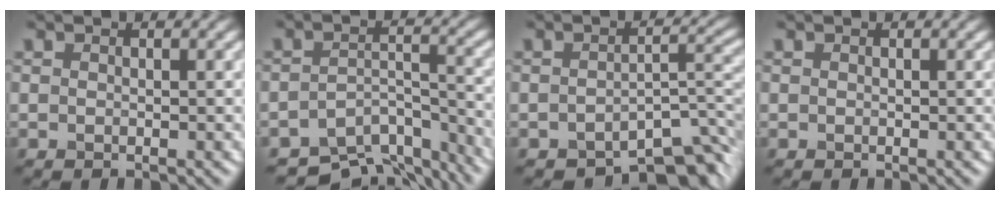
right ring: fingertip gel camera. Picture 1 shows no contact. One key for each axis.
{"total": 7.6, "fx": -6.9, "fy": 2.4, "fz": 2.4, "tx": -0.039, "ty": -0.014, "tz": -0.102}
{"total": 6.3, "fx": -5.2, "fy": 2.1, "fz": 3.0, "tx": -0.025, "ty": -0.003, "tz": -0.074}
{"total": 0.0}